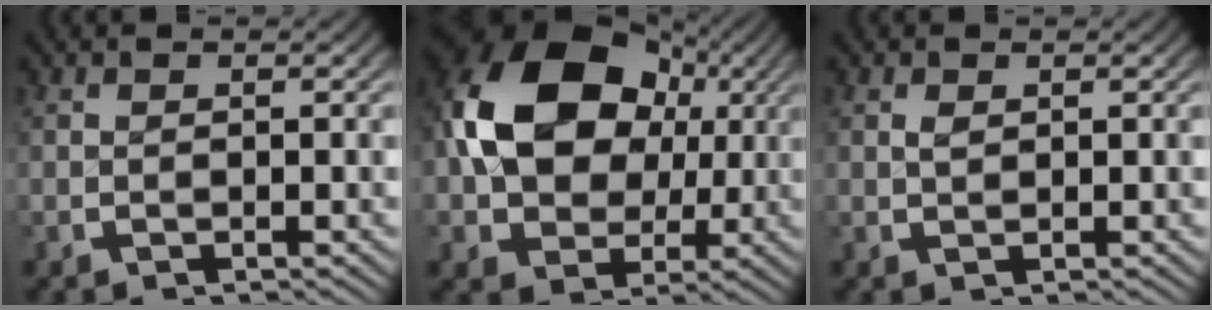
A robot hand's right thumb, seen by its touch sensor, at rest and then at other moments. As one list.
[{"total": 13.8, "force": [2.0, 9.9, 9.5], "torque": [-0.214, -0.035, 0.055]}, {"total": 0.5, "force": [0.3, 0.3, 0.3], "torque": [-0.006, -0.005, 0.013]}]